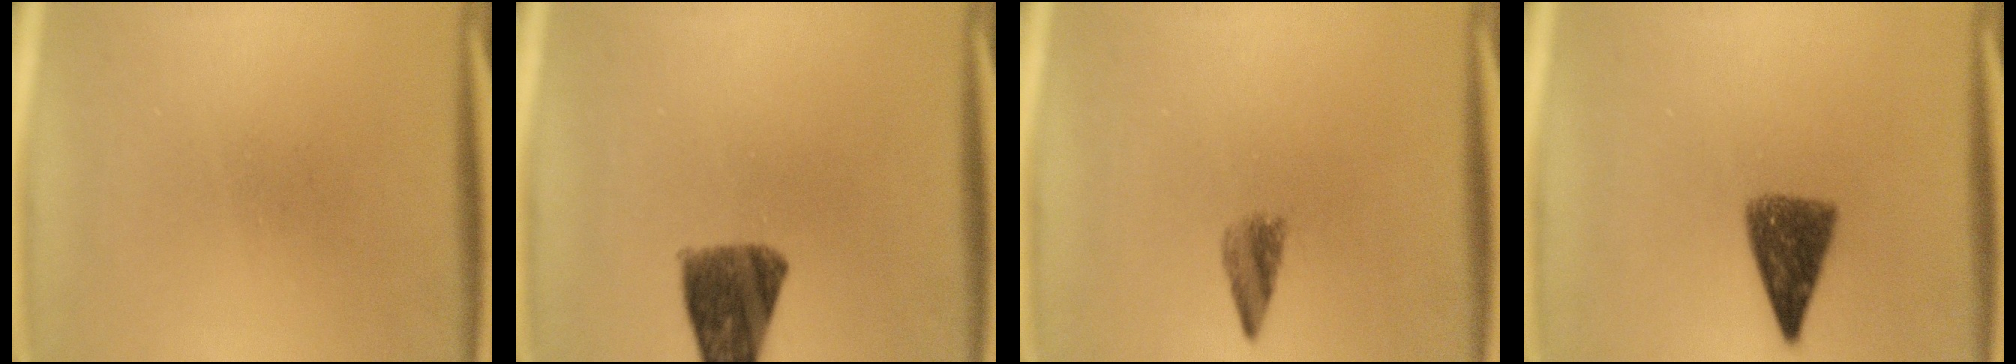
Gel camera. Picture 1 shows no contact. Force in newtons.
{"total": 9.2}
{"total": 2.6}
{"total": 6.8}